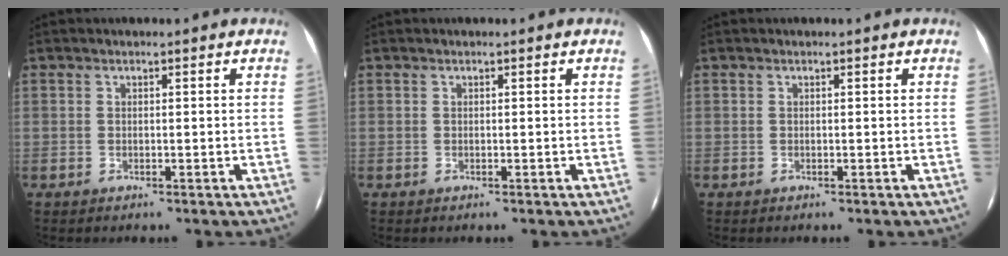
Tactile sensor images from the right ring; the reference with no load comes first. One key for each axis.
{"total": 0.0}
{"total": 0.0}